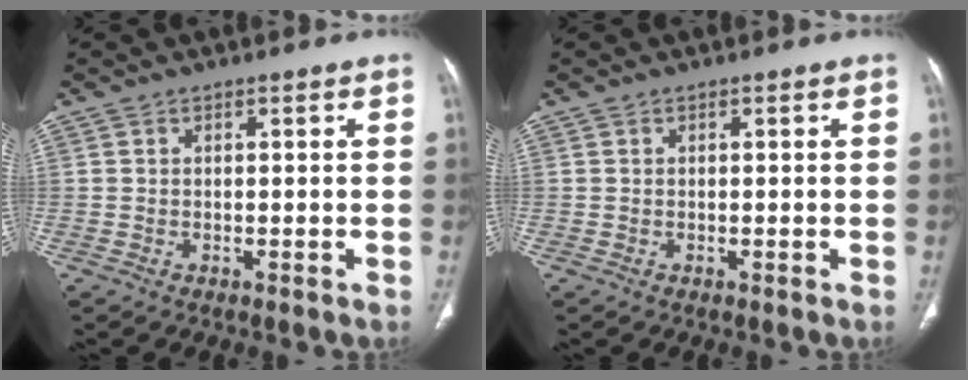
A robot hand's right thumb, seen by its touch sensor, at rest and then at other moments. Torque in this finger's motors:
{"motor_torque": [0.05, 0.05, -0.02, -0.02, 0.00]}